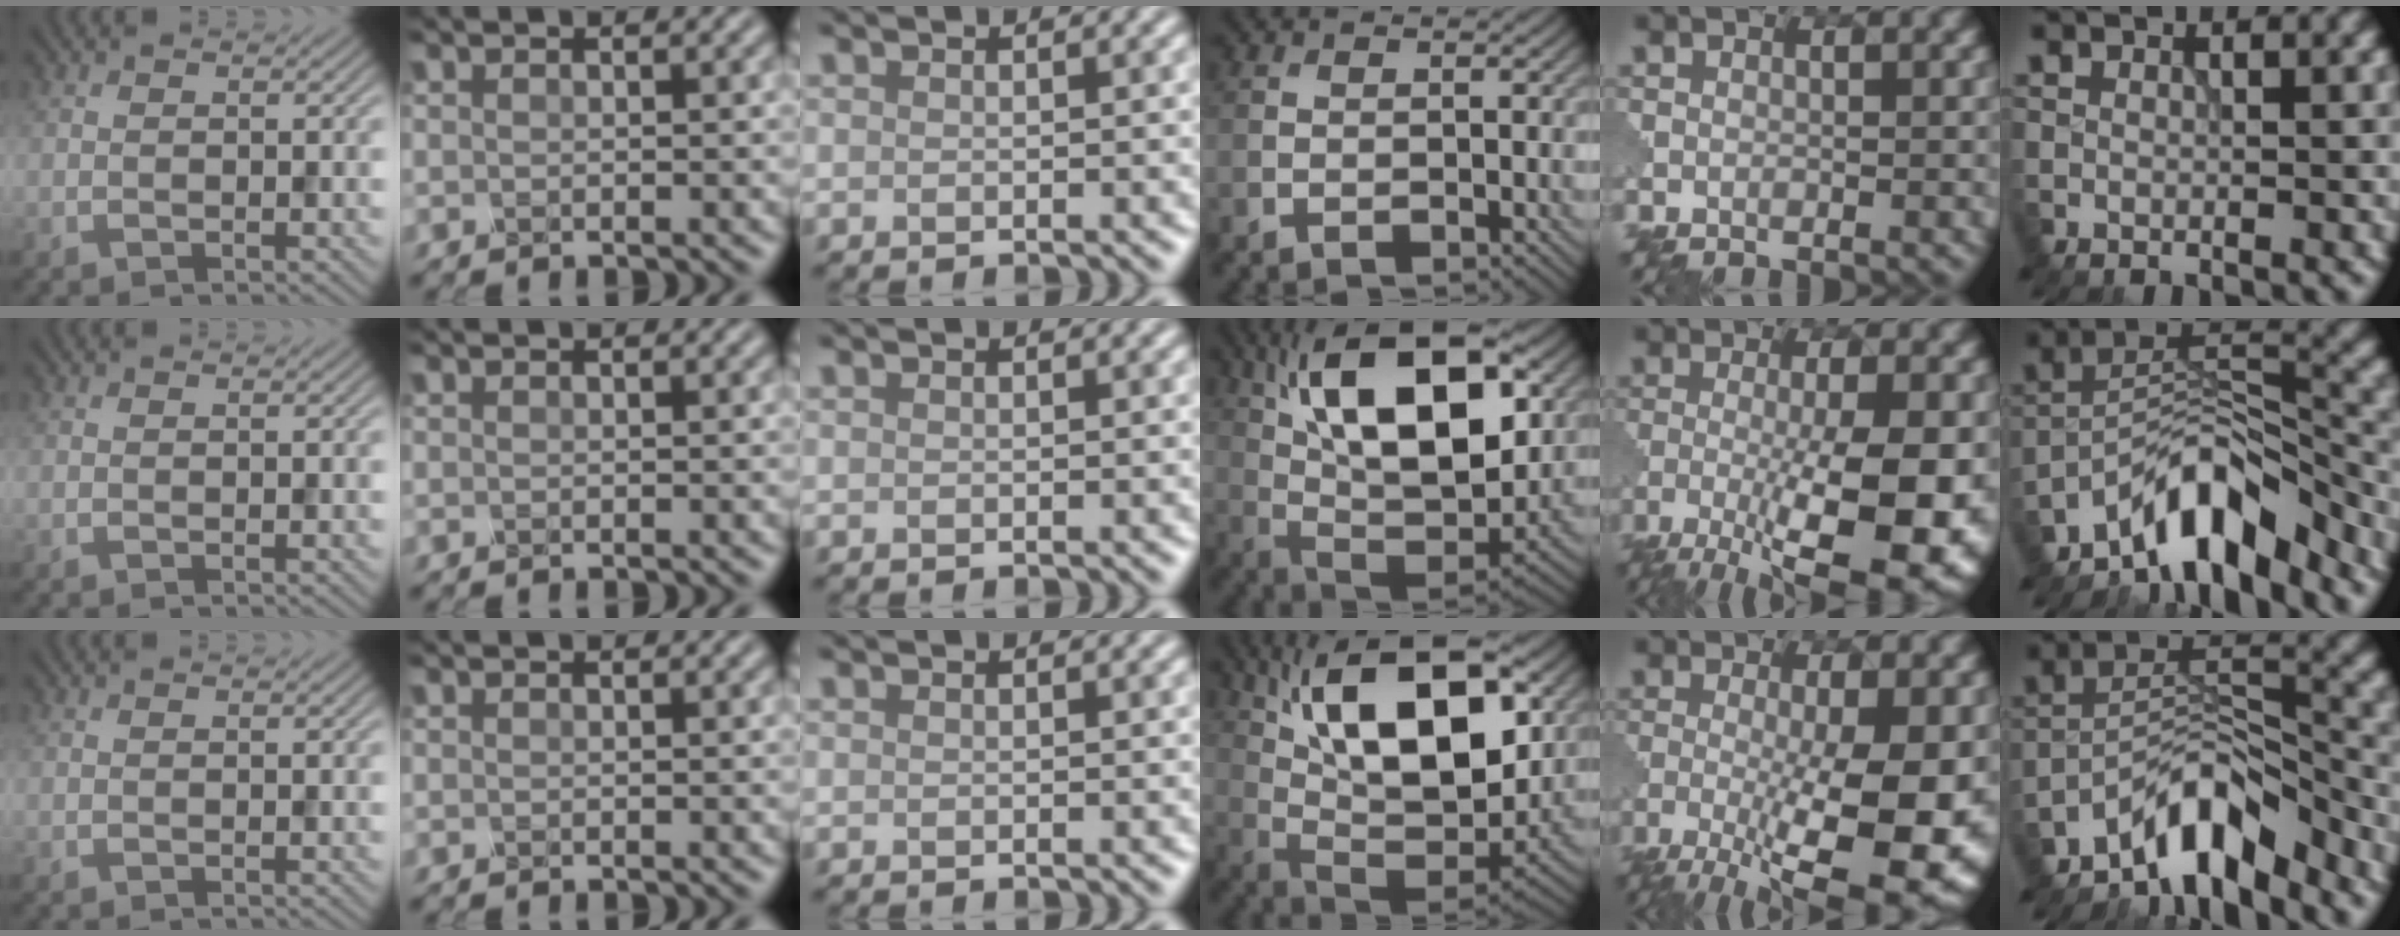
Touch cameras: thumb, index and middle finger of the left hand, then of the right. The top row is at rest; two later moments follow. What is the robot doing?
{"motion": "disassemble", "object": "glue stick"}